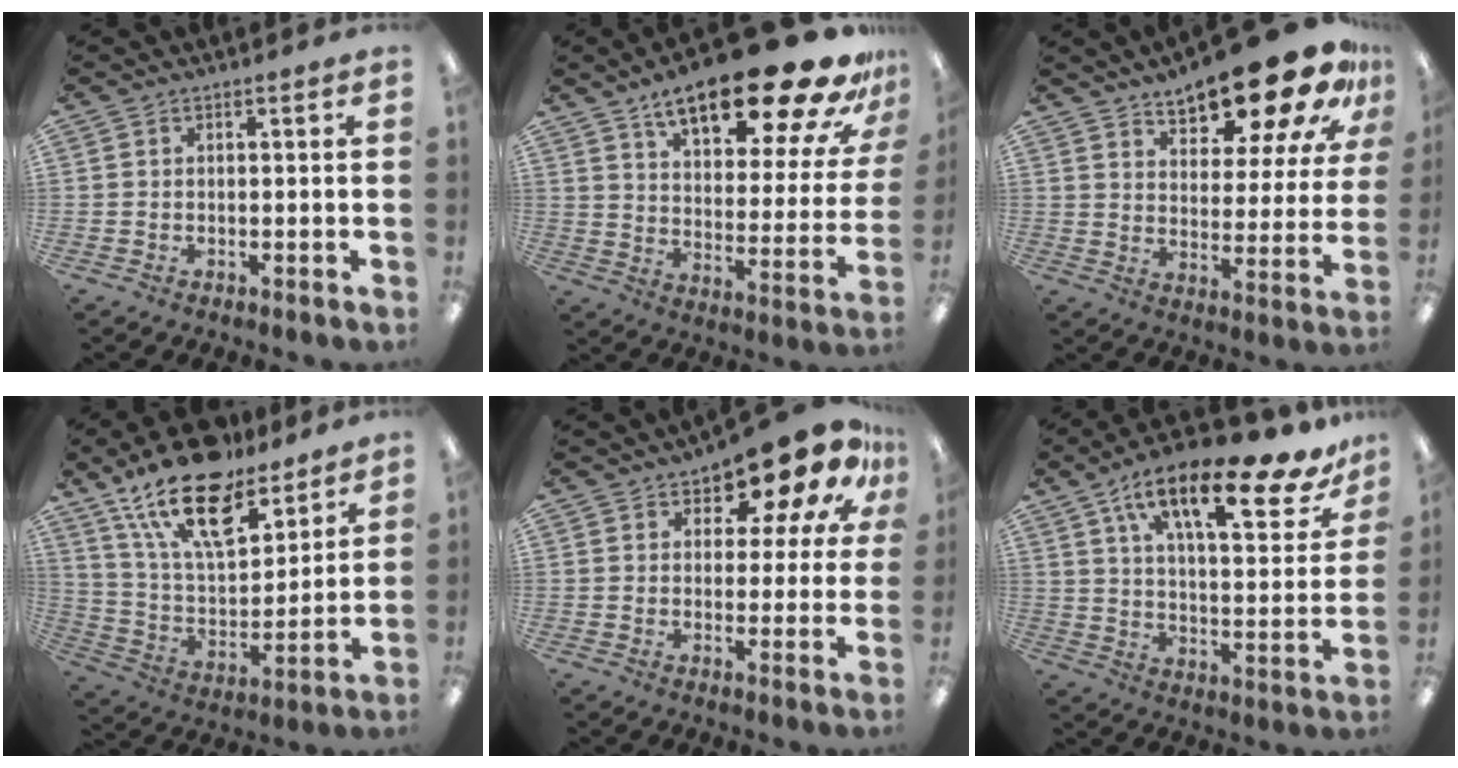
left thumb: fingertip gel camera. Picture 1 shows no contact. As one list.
[{"total": 24.7, "force": [16.9, 7.6, 16.4], "torque": [-0.242, -0.104, 0.267]}, {"total": 19.9, "force": [15.3, 6.9, 10.7], "torque": [-0.156, -0.100, 0.254]}, {"total": 21.3, "force": [14.6, 9.6, 12.2], "torque": [-0.223, -0.078, 0.260]}, {"total": 13.7, "force": [10.1, 5.7, 7.2], "torque": [-0.112, -0.067, 0.172]}, {"total": 21.2, "force": [13.5, 7.1, 14.7], "torque": [-0.224, -0.078, 0.217]}]